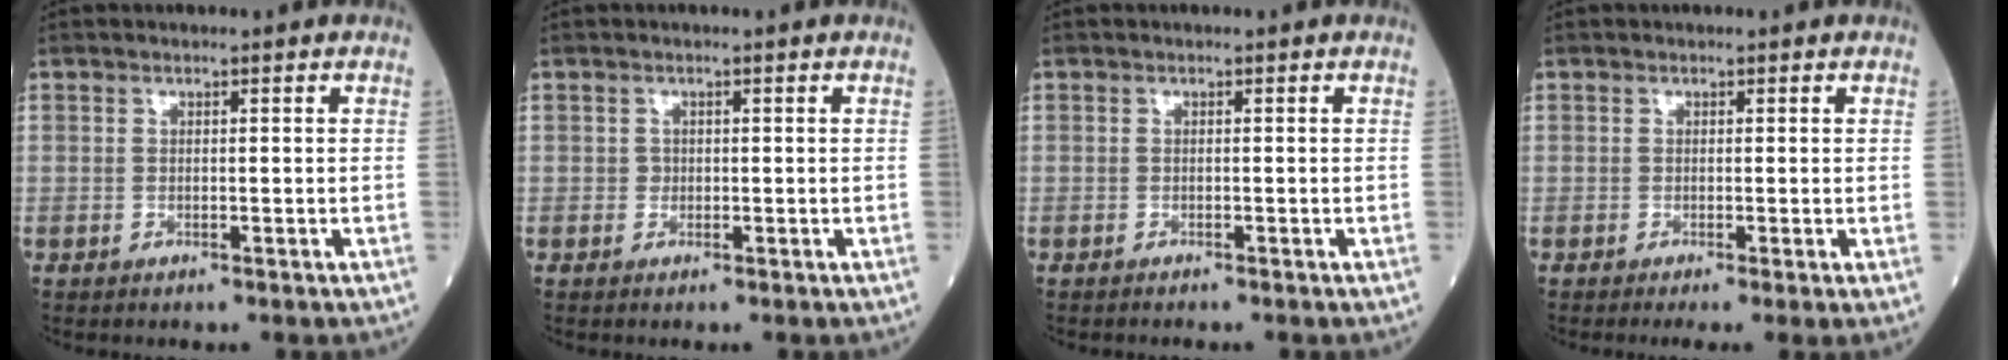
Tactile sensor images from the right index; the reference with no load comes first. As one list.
[{"total": 0.8, "force": [-0.1, 0.7, 0.1], "torque": [0.001, 0.003, -0.003]}, {"total": 0.6, "force": [-0.6, -0.1, 0.2], "torque": [-0.003, 0.000, -0.011]}, {"total": 1.6, "force": [-0.6, 0.1, 1.5], "torque": [-0.022, -0.005, -0.010]}]